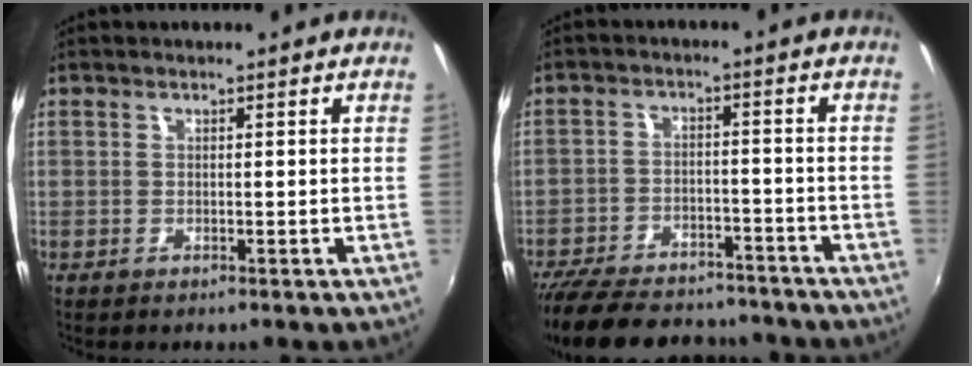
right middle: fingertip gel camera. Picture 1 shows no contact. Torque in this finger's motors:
{"motor_torque": [0.93, -1.21, 0.41, 0.14]}